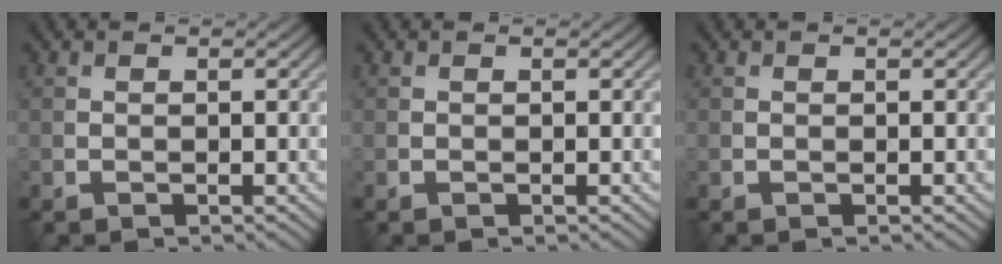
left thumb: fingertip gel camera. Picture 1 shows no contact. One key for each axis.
{"total": 0.0}
{"total": 0.0}